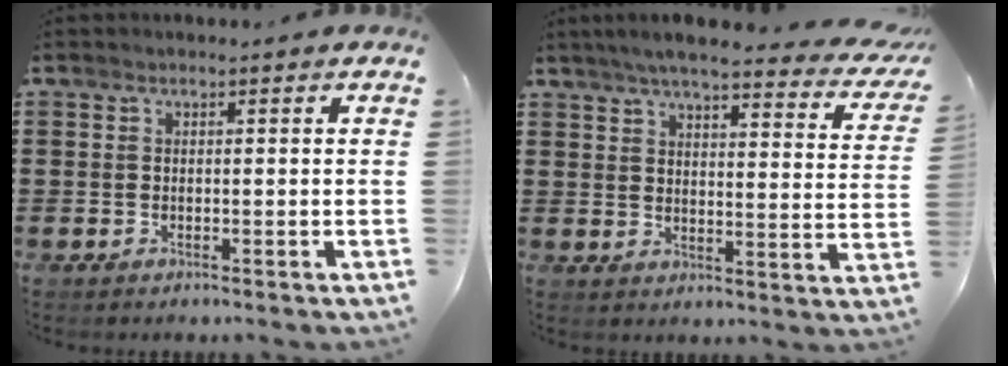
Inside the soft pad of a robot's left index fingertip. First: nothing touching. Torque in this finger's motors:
{"motor_torque": [1.30, -0.84, 0.87, 0.09]}